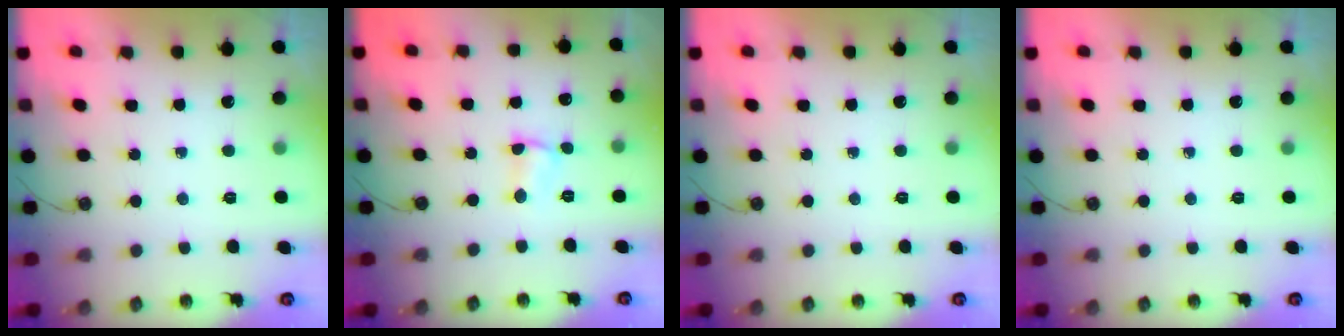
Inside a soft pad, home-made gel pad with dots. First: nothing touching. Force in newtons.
{"total": 3.4, "press": 3.3, "slide": 0.4}
{"total": 0.0}
{"total": 0.0}